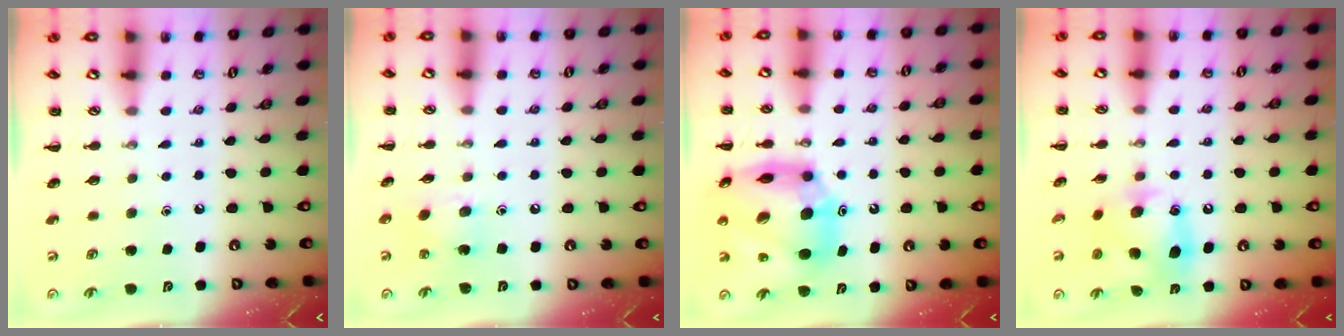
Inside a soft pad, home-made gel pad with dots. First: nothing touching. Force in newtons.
{"total": 5.6, "press": 5.6, "slide": 0.6}
{"total": 16.2, "press": 15.6, "slide": 4.5}
{"total": 12.7, "press": 12.5, "slide": 1.8}